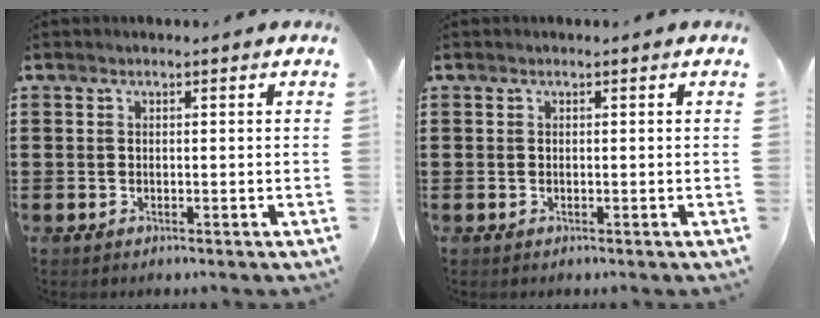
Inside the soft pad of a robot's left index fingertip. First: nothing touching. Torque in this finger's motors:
{"motor_torque": [-0.02, 0.00, 0.00, 0.00]}